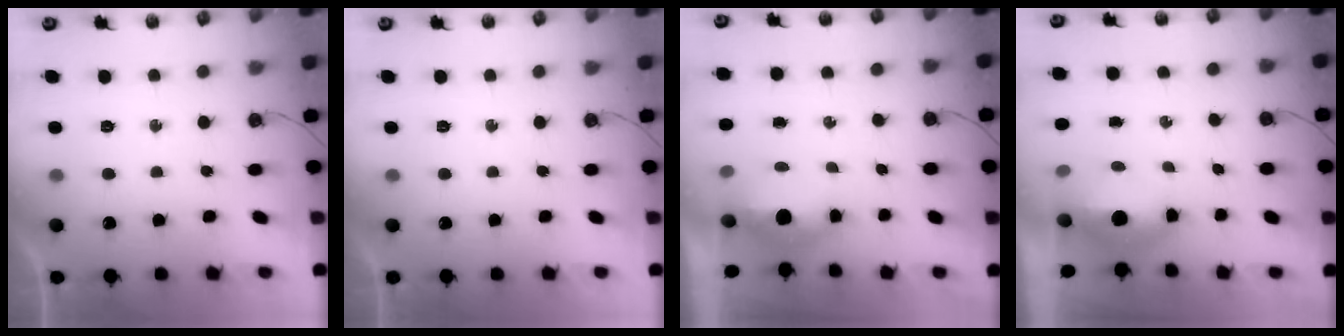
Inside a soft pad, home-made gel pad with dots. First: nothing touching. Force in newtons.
{"total": 0.0}
{"total": 4.7, "press": 4.5, "slide": 1.2}
{"total": 8.4, "press": 7.1, "slide": 4.6}